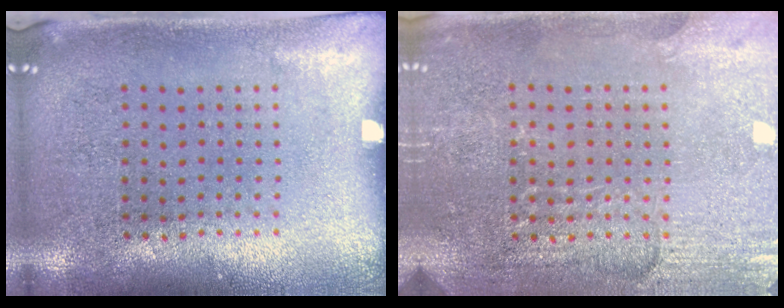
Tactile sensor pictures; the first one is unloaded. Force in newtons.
{"total": 2.9, "press": 2.9, "slide": 0.3}